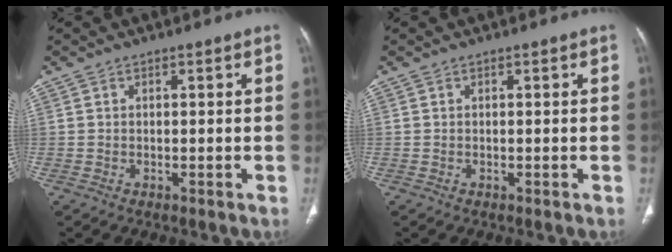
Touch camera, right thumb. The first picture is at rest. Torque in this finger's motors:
{"motor_torque": [-0.07, 0.07, -0.11, 0.11, 0.00]}